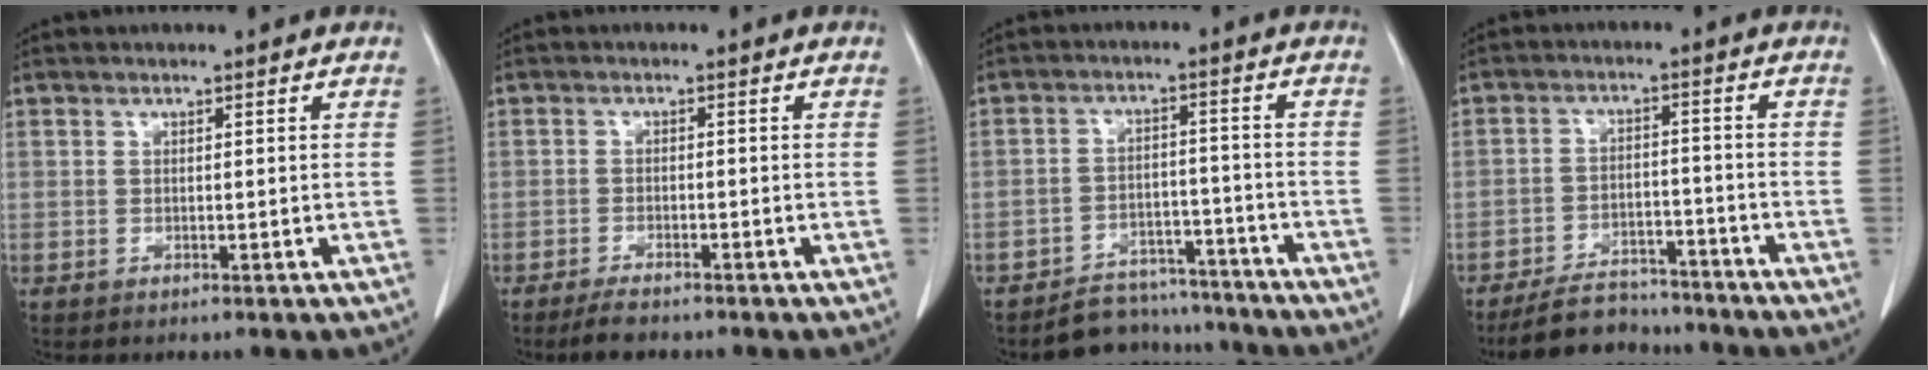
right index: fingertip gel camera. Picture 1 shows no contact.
{"total": 2.9, "force": [-2.5, 0.5, 1.4], "torque": [-0.029, -0.006, -0.041]}
{"total": 8.4, "force": [-7.8, 3.3, -0.2], "torque": [0.017, 0.027, -0.114]}
{"total": 8.9, "force": [-8.1, 3.2, 1.8], "torque": [-0.023, 0.005, -0.130]}